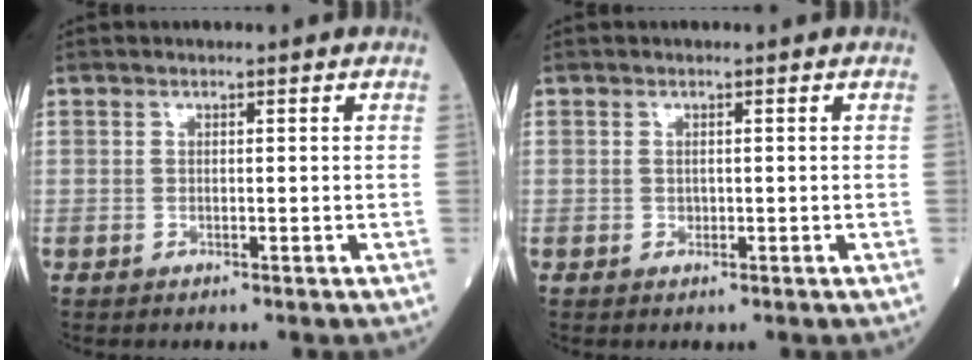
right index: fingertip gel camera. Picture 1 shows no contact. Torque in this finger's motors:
{"motor_torque": [0.08, -0.08, 0.06, 0.01]}